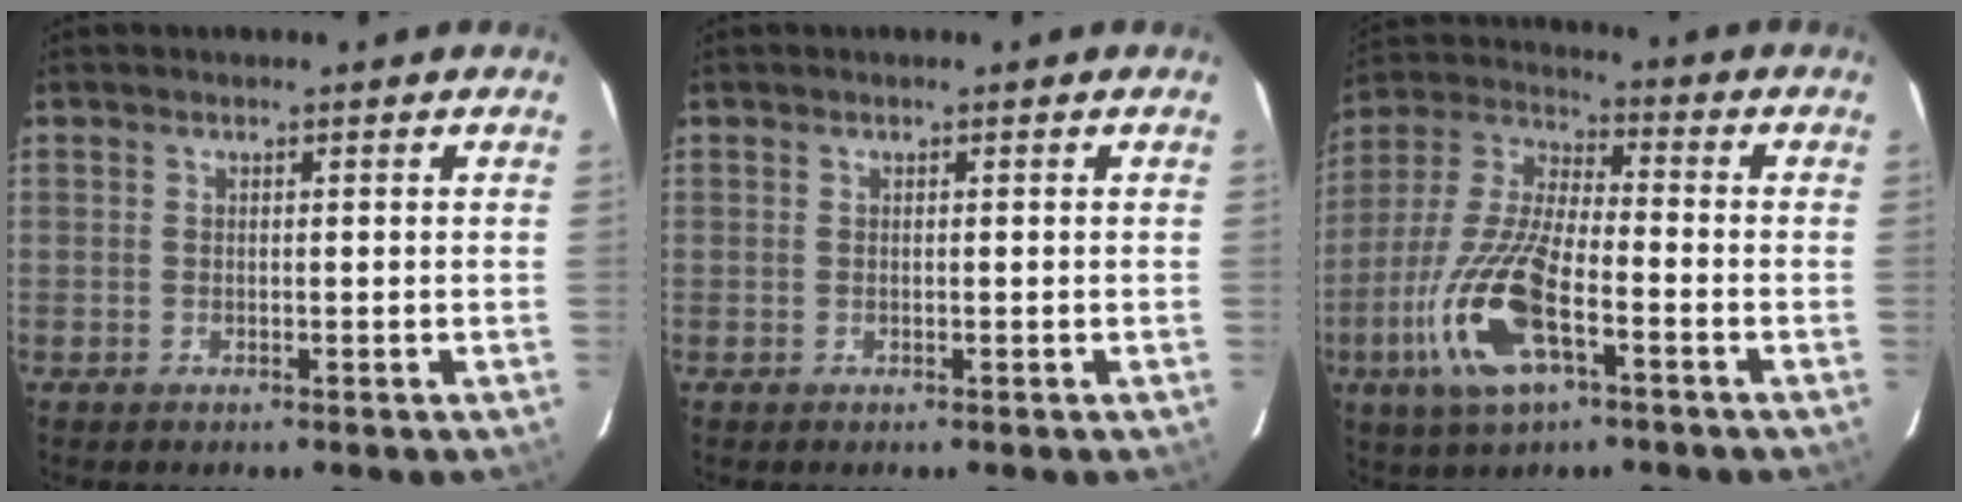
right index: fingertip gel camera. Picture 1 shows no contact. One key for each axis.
{"total": 0.0}
{"total": 16.9, "fx": -7.0, "fy": 5.9, "fz": 14.2, "tx": -0.311, "ty": -0.012, "tz": -0.141}